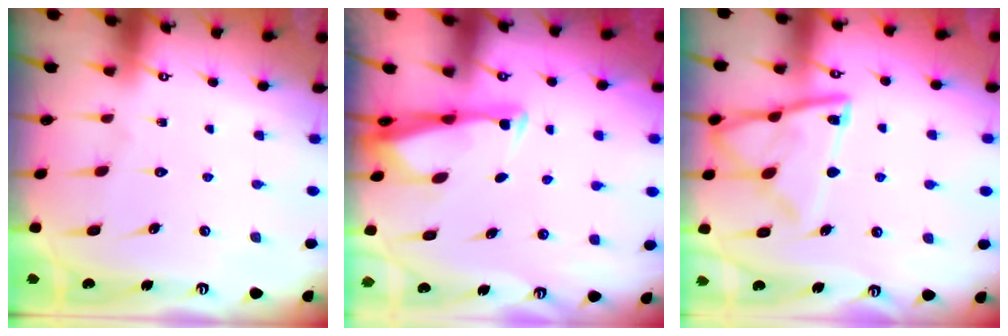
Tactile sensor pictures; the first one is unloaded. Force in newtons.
{"total": 2.9, "press": 2.8, "slide": 0.7}
{"total": 14.1, "press": 14.0, "slide": 1.2}